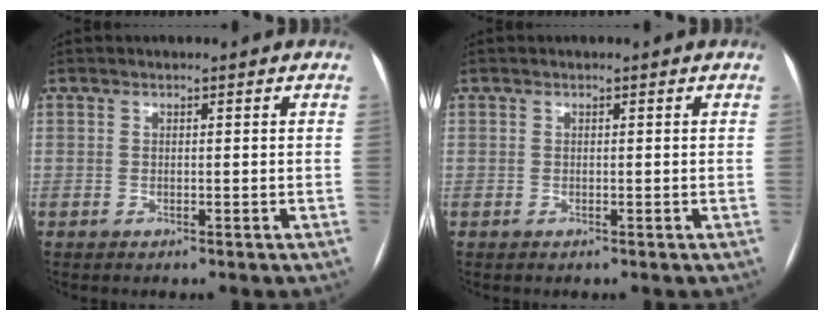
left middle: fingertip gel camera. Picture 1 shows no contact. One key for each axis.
{"total": 0.0}